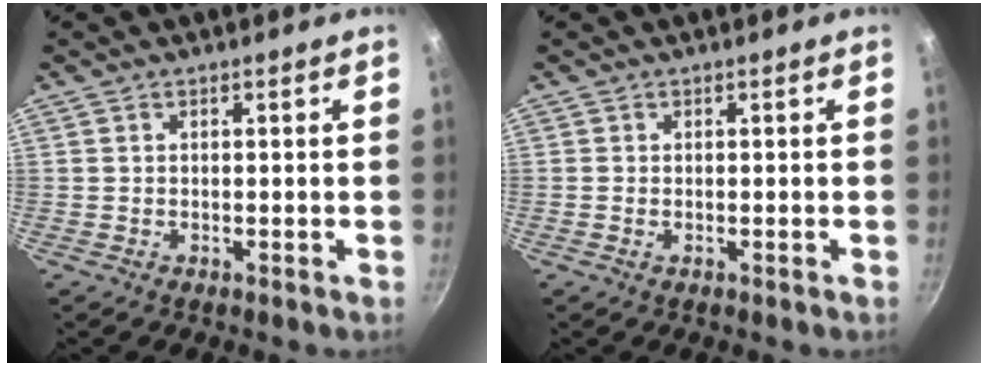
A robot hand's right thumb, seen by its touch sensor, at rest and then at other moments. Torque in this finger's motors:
{"motor_torque": [-0.29, -0.10, -0.18, 0.76, -0.03]}